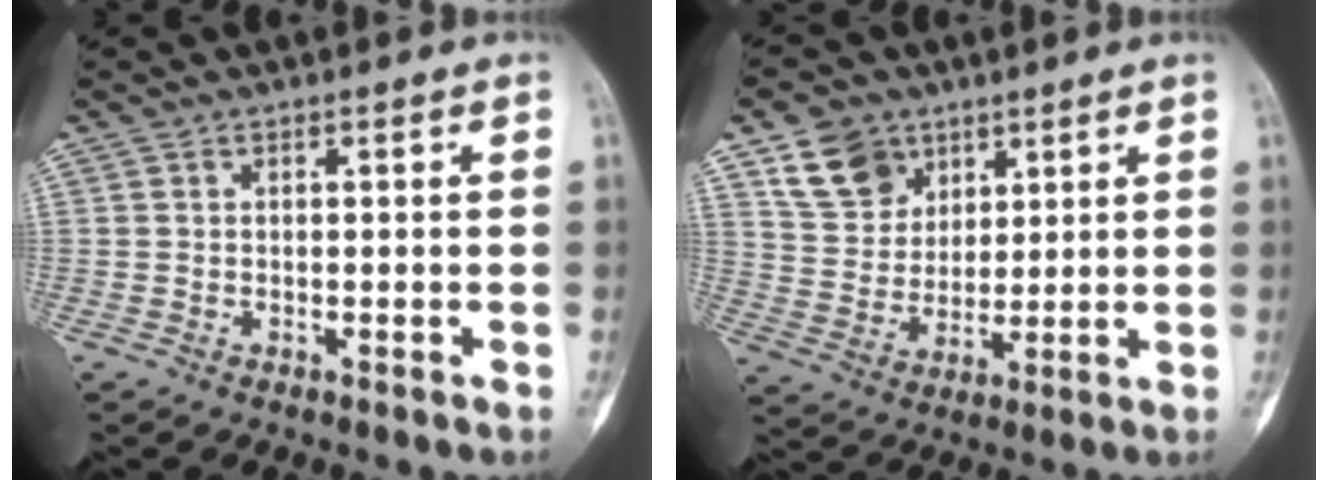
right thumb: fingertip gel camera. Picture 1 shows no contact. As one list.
[{"total": 10.3, "force": [5.9, 7.8, 3.3], "torque": [-0.033, -0.026, 0.116]}]